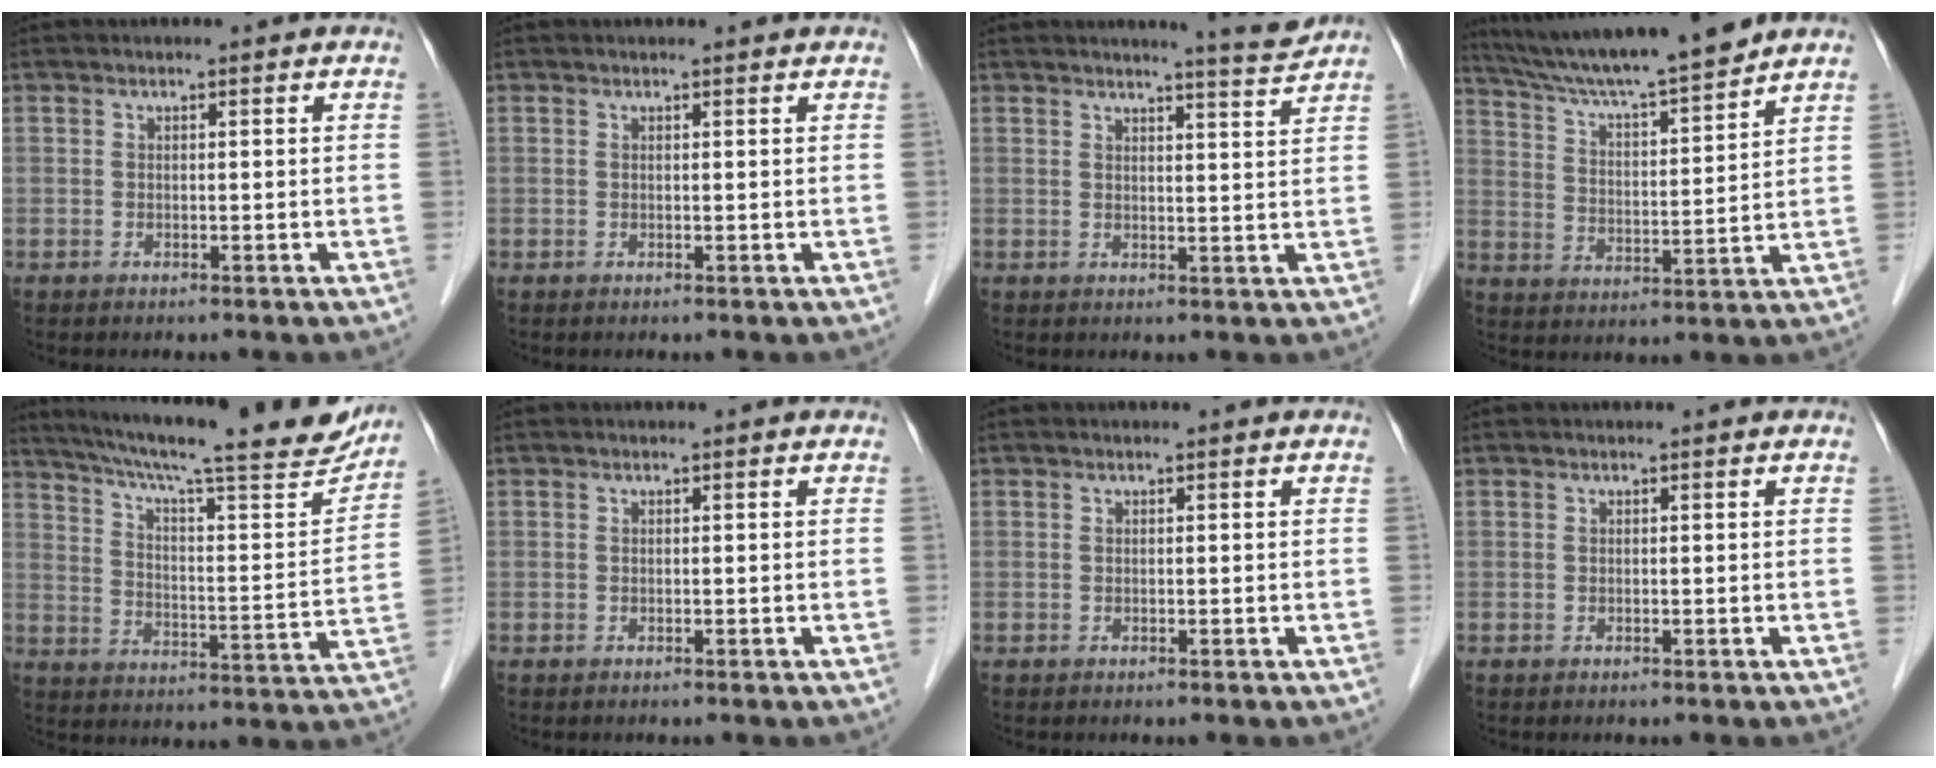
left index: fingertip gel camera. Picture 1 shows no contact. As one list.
[{"total": 0.9, "force": [0.8, -0.1, 0.2], "torque": [-0.010, 0.001, 0.012]}, {"total": 3.2, "force": [2.9, -1.0, 0.5], "torque": [-0.017, -0.018, 0.039]}, {"total": 15.5, "force": [13.9, -0.4, 6.8], "torque": [-0.122, 0.007, 0.228]}, {"total": 25.8, "force": [22.2, 2.8, 12.8], "torque": [-0.204, -0.022, 0.299]}, {"total": 0.0}, {"total": 0.0}, {"total": 0.0}]